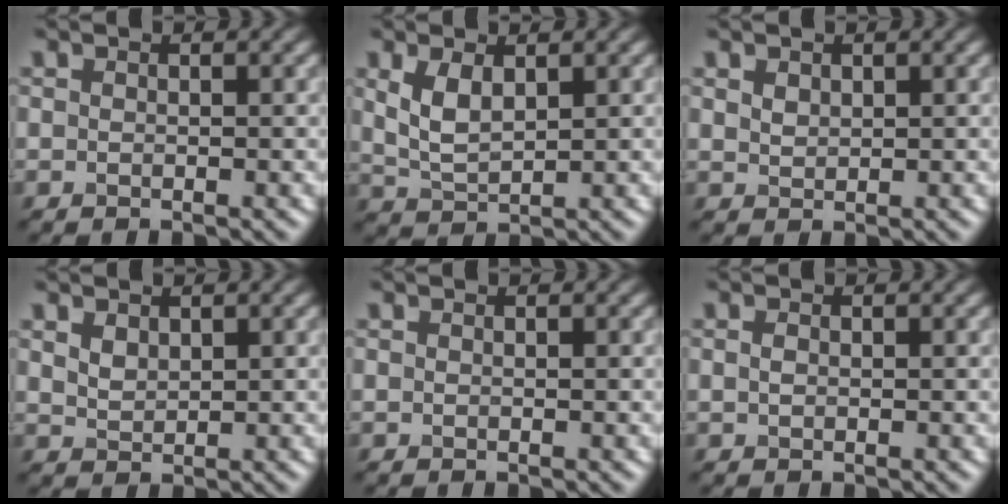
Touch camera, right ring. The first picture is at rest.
{"total": 3.2, "force": [1.2, 1.6, 2.5], "torque": [-0.058, -0.001, 0.030]}
{"total": 1.2, "force": [0.7, 0.8, 0.5], "torque": [-0.011, 0.000, 0.016]}
{"total": 1.5, "force": [0.9, 1.0, 0.8], "torque": [-0.016, -0.001, 0.023]}
{"total": 0.0}
{"total": 0.7, "force": [0.1, 0.5, 0.5], "torque": [-0.010, 0.001, 0.001]}